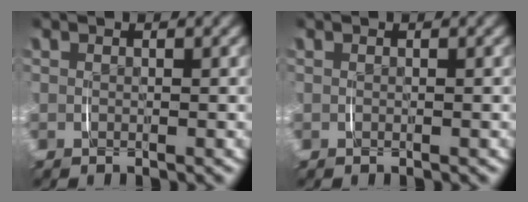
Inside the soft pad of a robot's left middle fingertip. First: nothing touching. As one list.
[{"total": 0.0}]